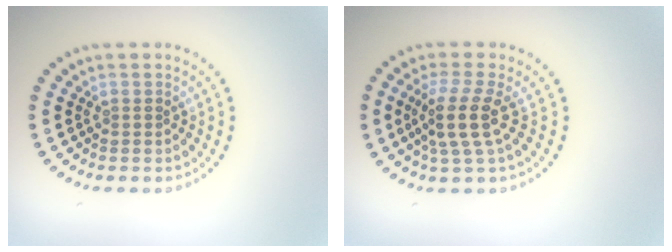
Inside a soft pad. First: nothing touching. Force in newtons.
{"total": 3.6, "press": 2.7, "slide": 2.3}